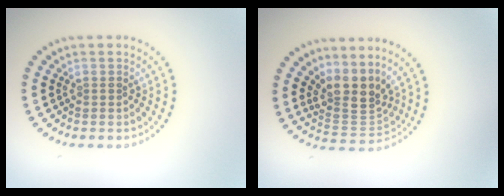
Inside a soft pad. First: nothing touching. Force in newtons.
{"total": 3.9, "press": 2.9, "slide": 2.6}